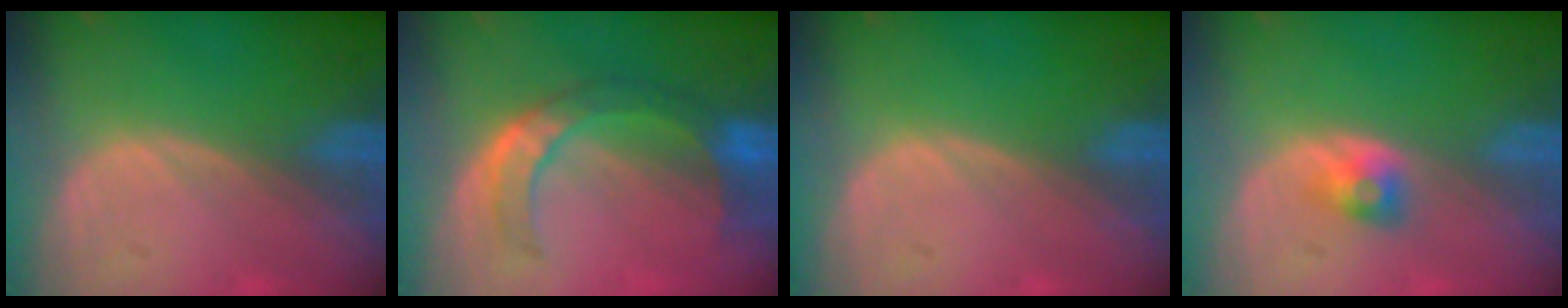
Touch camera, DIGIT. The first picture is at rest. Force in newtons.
{"total": 7.0, "press": 6.9, "slide": 1.4}
{"total": 0.0}
{"total": 2.6, "press": 2.3, "slide": 1.2}